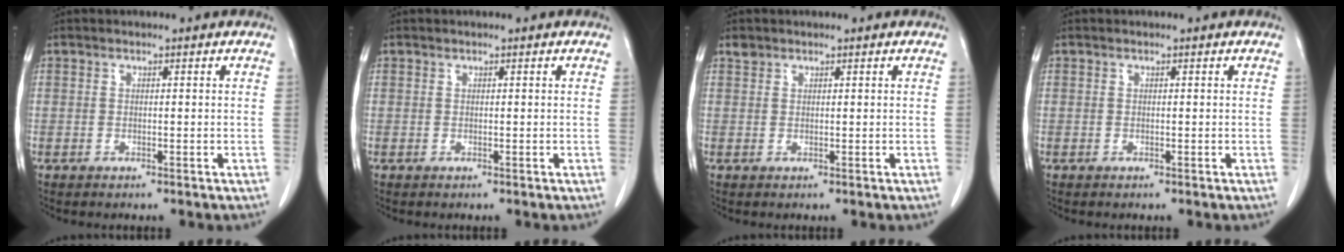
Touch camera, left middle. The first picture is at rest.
{"total": 0.0}
{"total": 0.8, "force": [0.7, 0.4, 0.0], "torque": [-0.001, 0.006, 0.012]}
{"total": 0.0}